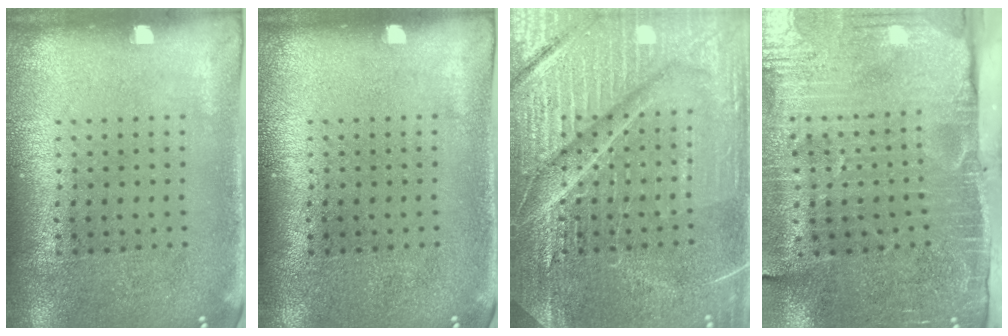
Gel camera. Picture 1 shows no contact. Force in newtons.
{"total": 0.0}
{"total": 7.1, "press": 7.1, "slide": 0.9}
{"total": 4.5, "press": 3.9, "slide": 2.4}